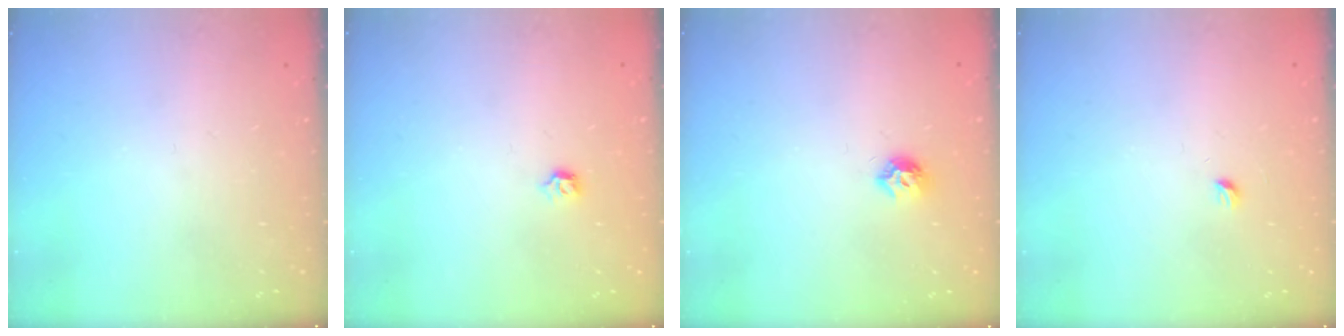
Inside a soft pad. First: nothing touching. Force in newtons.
{"total": 3.4, "press": 3.3, "slide": 0.7}
{"total": 6.3, "press": 6.3, "slide": 0.1}
{"total": 2.9, "press": 2.9, "slide": 0.4}